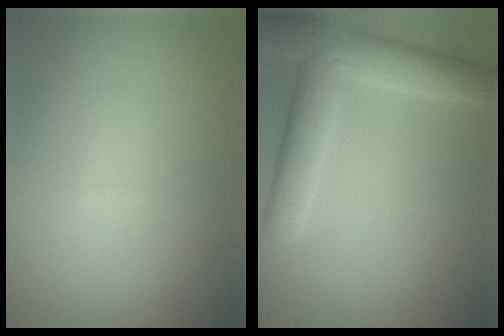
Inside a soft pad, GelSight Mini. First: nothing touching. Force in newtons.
{"total": 6.5, "press": 6.4, "slide": 0.8}